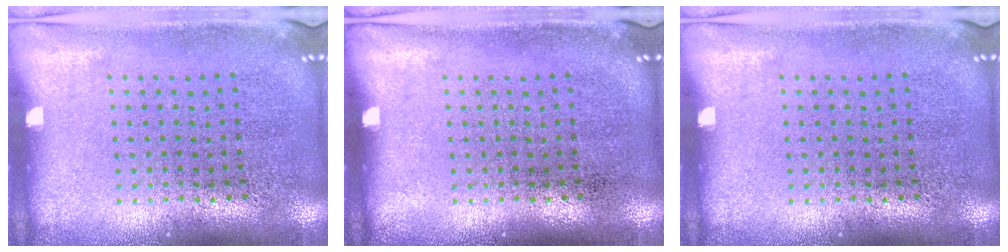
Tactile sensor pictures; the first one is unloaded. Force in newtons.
{"total": 0.0}
{"total": 0.0}